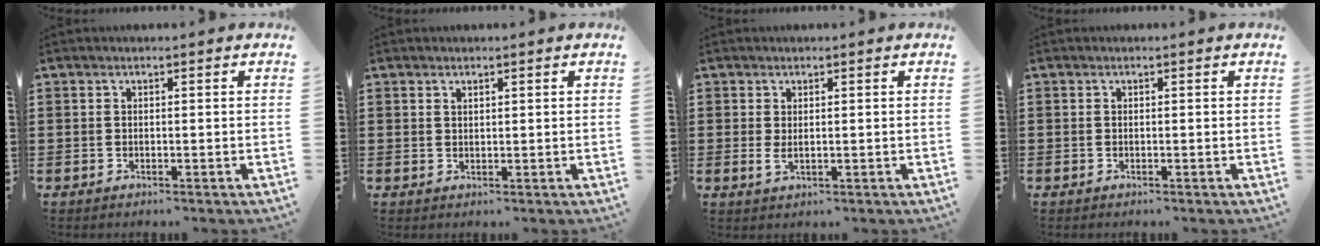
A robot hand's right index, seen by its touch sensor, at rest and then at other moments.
{"total": 0.9, "force": [0.7, 0.5, 0.3], "torque": [-0.008, 0.003, 0.013]}
{"total": 1.3, "force": [0.4, 0.5, 1.2], "torque": [-0.031, -0.002, 0.005]}
{"total": 0.0}